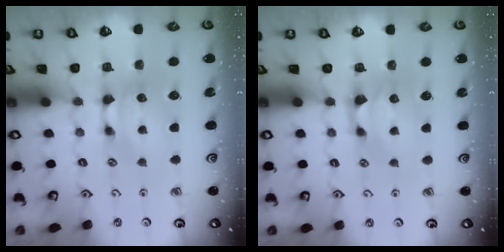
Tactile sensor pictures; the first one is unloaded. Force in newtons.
{"total": 0.6, "press": 0.0, "slide": 0.6}